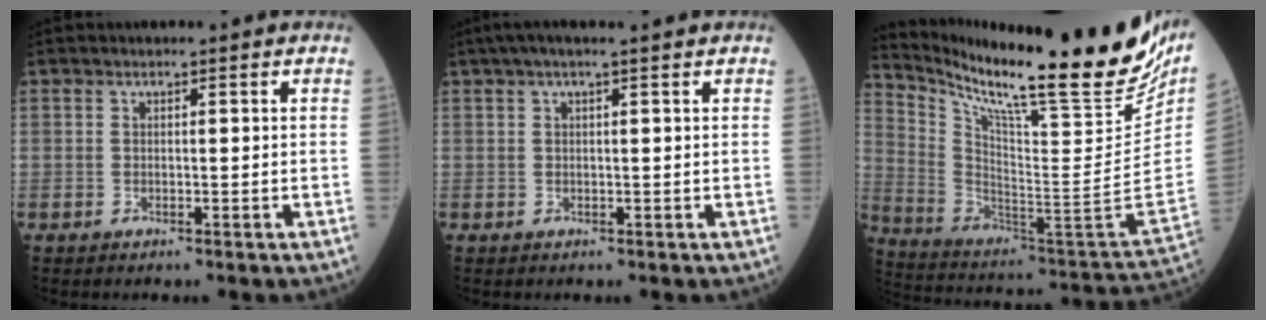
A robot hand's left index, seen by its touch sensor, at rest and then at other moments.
{"total": 4.7, "force": [3.5, -0.3, 3.1], "torque": [-0.051, 0.035, 0.055]}
{"total": 30.3, "force": [23.9, 2.4, 18.4], "torque": [-0.316, -0.081, 0.354]}